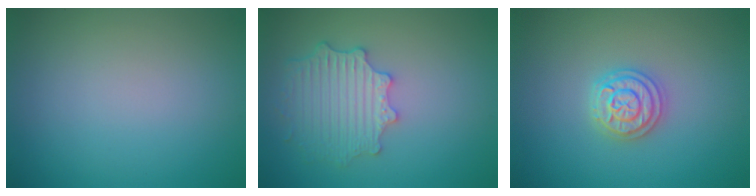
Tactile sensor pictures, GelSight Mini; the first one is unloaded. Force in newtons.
{"total": 4.3, "press": 3.6, "slide": 2.4}
{"total": 3.4, "press": 3.3, "slide": 0.5}